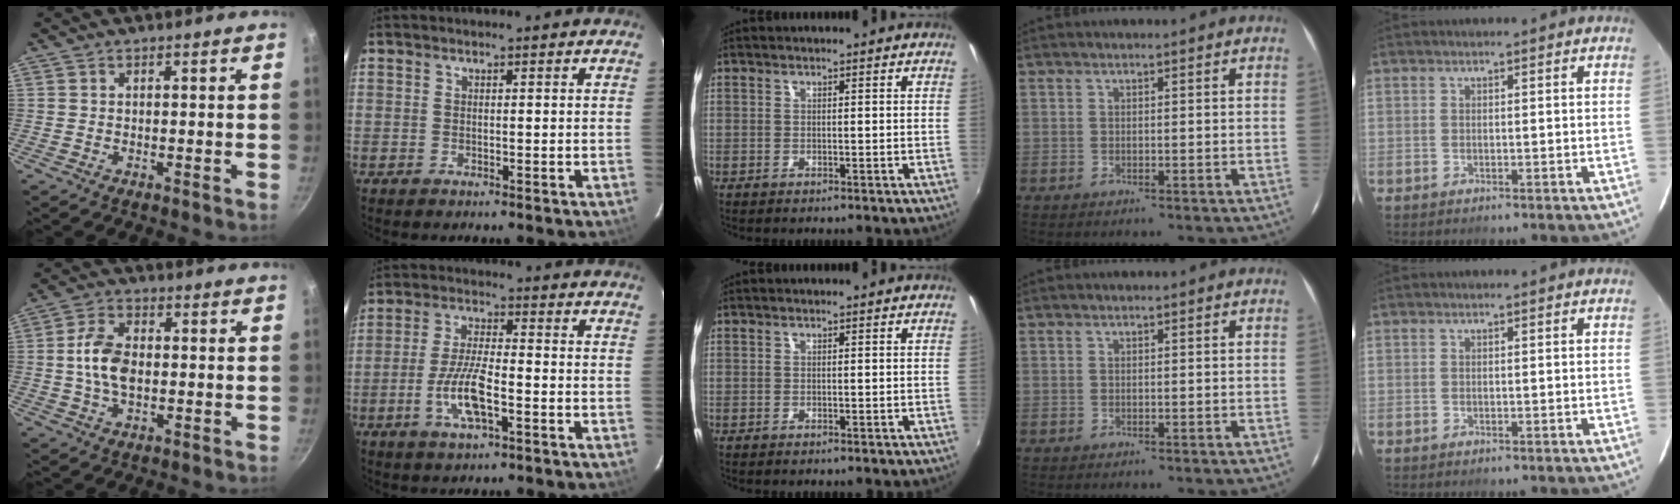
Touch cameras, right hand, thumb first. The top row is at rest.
{"thumb": {"total": 8.2, "force": [-0.2, 5.0, 6.5], "torque": [-0.120, 0.014, -0.009]}, "index": {"total": 8.7, "force": [-3.4, 2.3, 7.6], "torque": [-0.158, -0.002, -0.067]}}